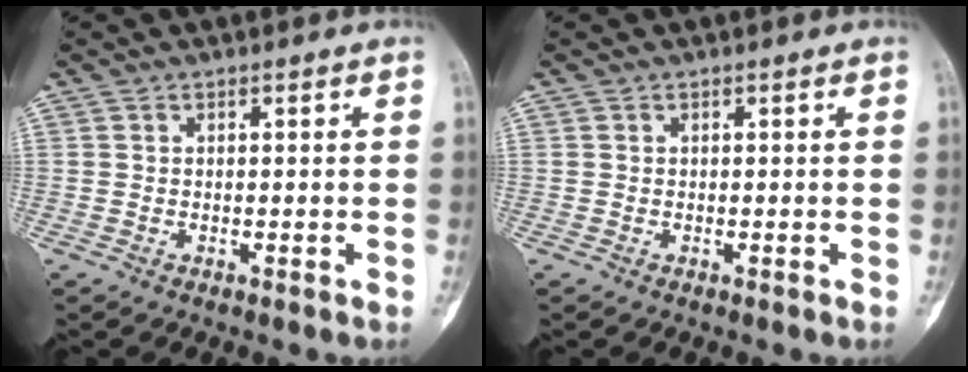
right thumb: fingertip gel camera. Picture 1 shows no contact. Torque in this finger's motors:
{"motor_torque": [-0.38, 0.65, 0.09, 0.00, 0.03]}